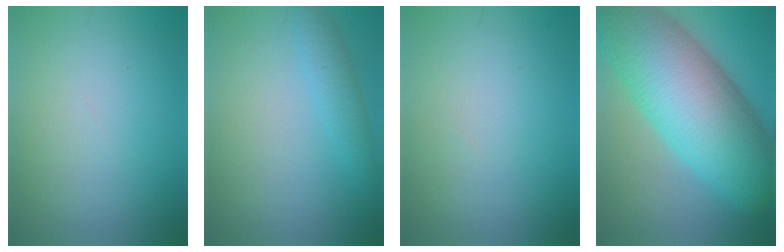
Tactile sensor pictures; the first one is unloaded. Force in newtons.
{"total": 2.2, "press": 2.2, "slide": 0.2}
{"total": 0.0}
{"total": 16.0, "press": 16.0, "slide": 0.6}